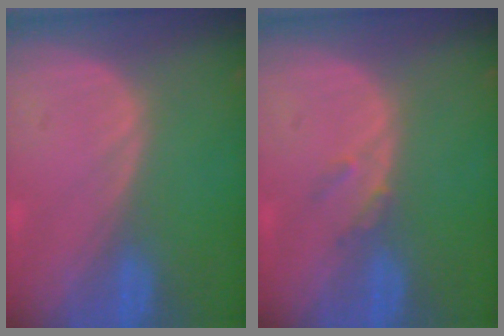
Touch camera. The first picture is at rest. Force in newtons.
{"total": 1.6, "press": 1.6, "slide": 0.2}